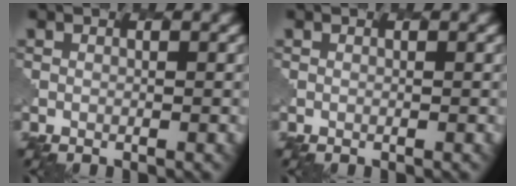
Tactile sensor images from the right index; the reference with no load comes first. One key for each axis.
{"total": 0.0}